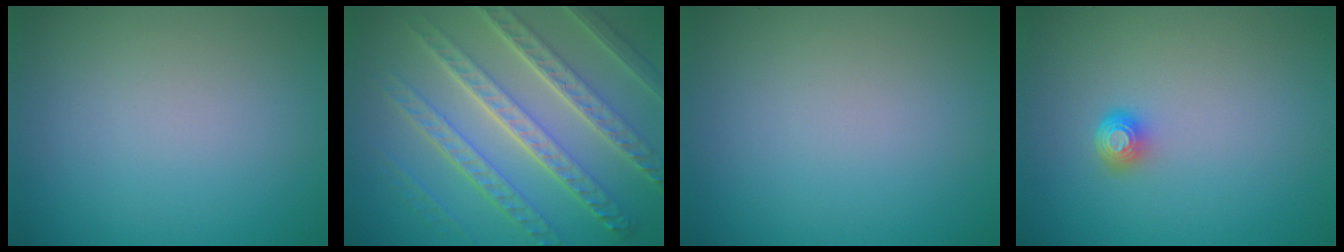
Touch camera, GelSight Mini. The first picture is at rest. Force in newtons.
{"total": 8.9, "press": 6.2, "slide": 6.4}
{"total": 0.0}
{"total": 1.5, "press": 1.1, "slide": 1.1}